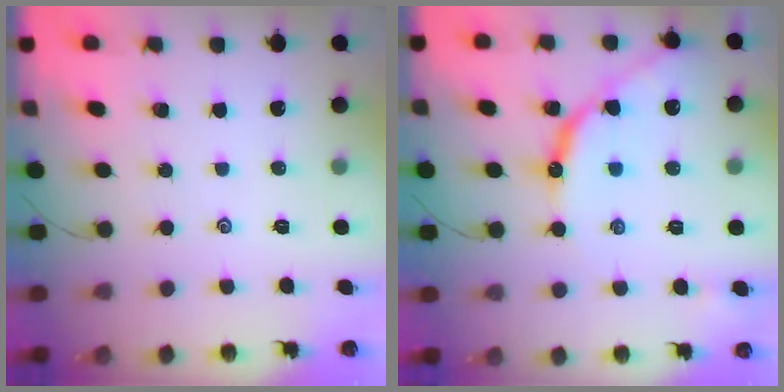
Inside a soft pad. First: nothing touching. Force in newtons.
{"total": 10.7, "press": 10.6, "slide": 1.1}